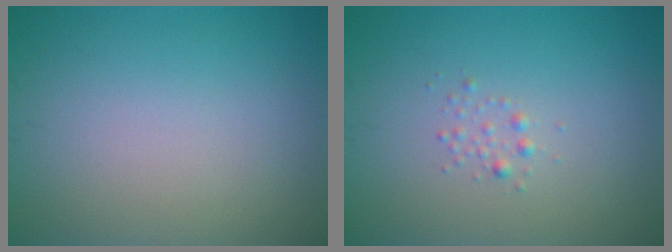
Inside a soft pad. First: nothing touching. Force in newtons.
{"total": 0.8, "press": 0.8, "slide": 0.0}